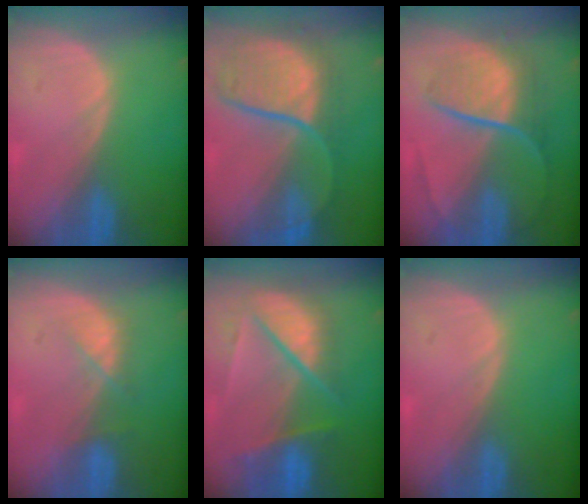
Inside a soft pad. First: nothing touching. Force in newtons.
{"total": 10.0, "press": 9.3, "slide": 3.7}
{"total": 9.2, "press": 7.6, "slide": 5.2}
{"total": 2.9, "press": 2.9, "slide": 0.7}
{"total": 9.3, "press": 8.1, "slide": 4.5}
{"total": 0.0}